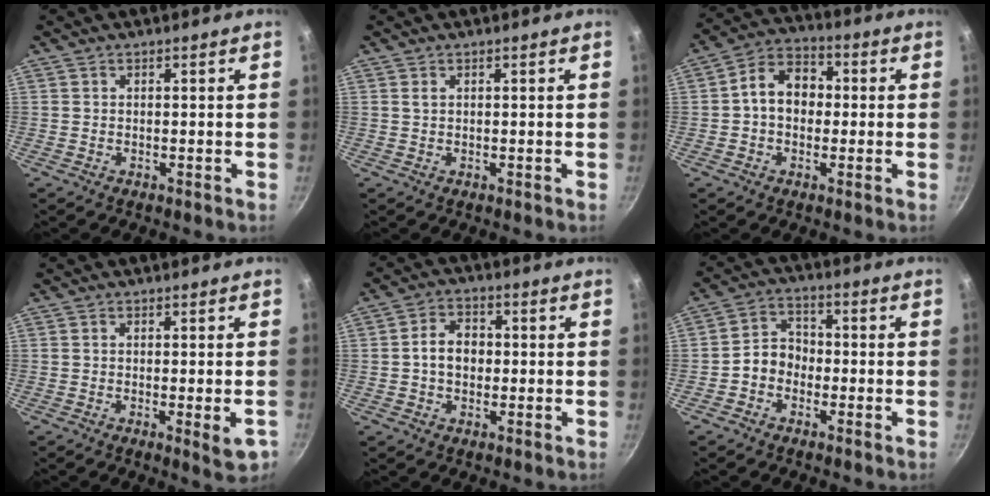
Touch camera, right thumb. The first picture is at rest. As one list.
[{"total": 0.6, "force": [0.3, 0.3, 0.5], "torque": [-0.009, 0.001, 0.005]}, {"total": 9.3, "force": [0.1, 7.1, 6.0], "torque": [-0.062, 0.028, -0.016]}, {"total": 4.5, "force": [-1.5, 0.9, 4.2], "torque": [-0.054, -0.007, -0.019]}, {"total": 6.1, "force": [-0.3, 4.7, 3.8], "torque": [-0.040, 0.017, -0.011]}, {"total": 5.9, "force": [-1.8, 4.8, 2.9], "torque": [-0.022, 0.030, -0.043]}]